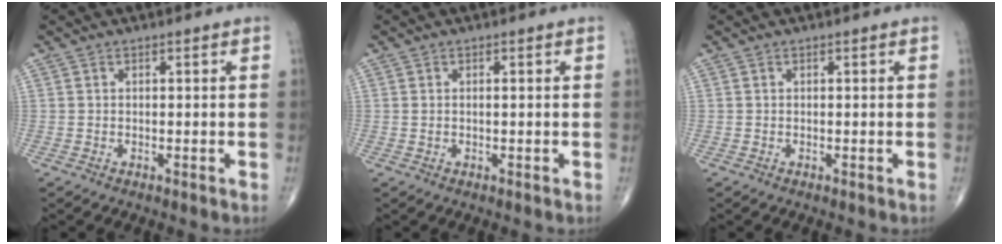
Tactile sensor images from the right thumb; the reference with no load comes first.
{"total": 0.9, "force": [0.2, 0.3, 0.8], "torque": [-0.023, 0.006, 0.007]}
{"total": 0.0}